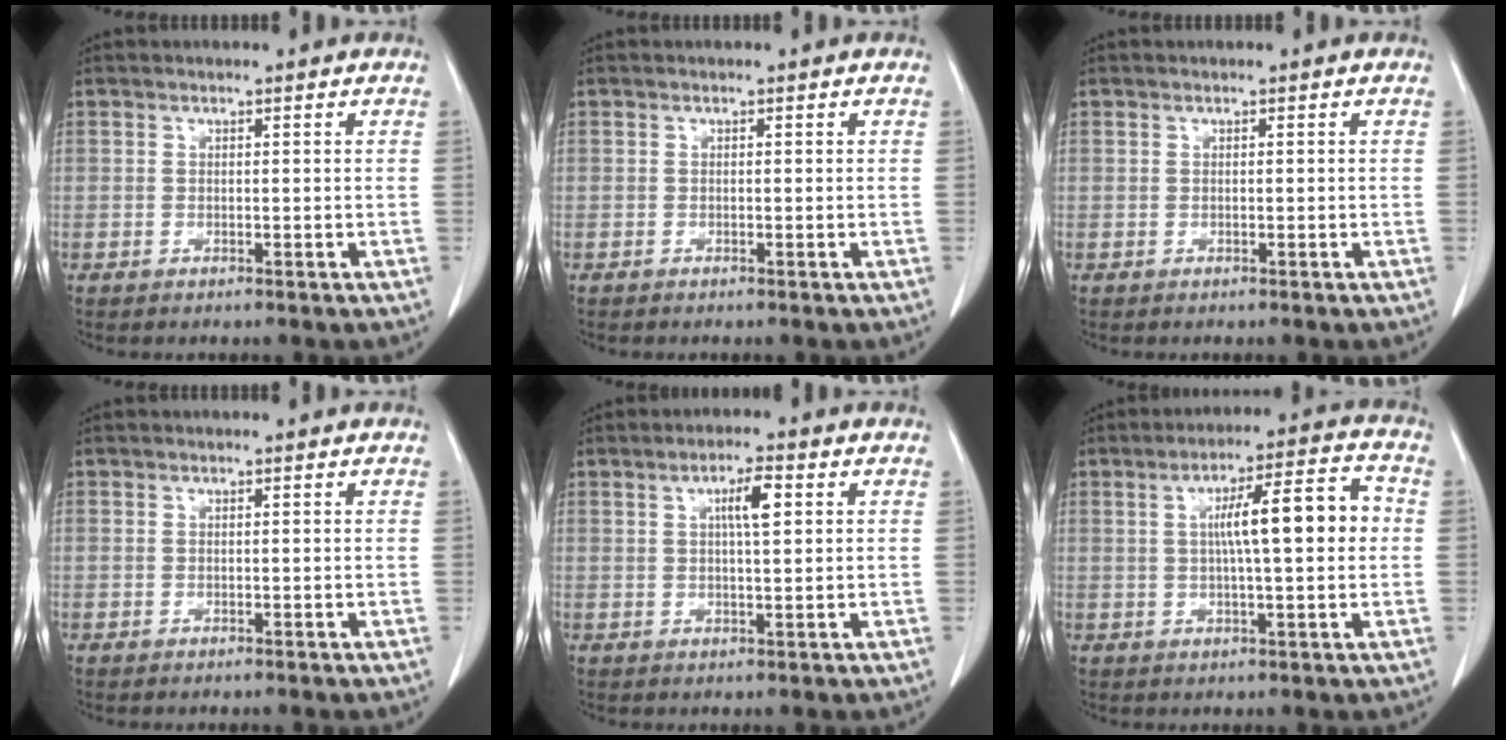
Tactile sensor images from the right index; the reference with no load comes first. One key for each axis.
{"total": 0.0}
{"total": 0.0}
{"total": 0.0}
{"total": 4.9, "fx": 1.5, "fy": 1.1, "fz": 4.5, "tx": -0.084, "ty": 0.006, "tz": 0.028}
{"total": 11.2, "fx": 1.1, "fy": 1.9, "fz": 11.0, "tx": -0.173, "ty": 0.029, "tz": 0.016}